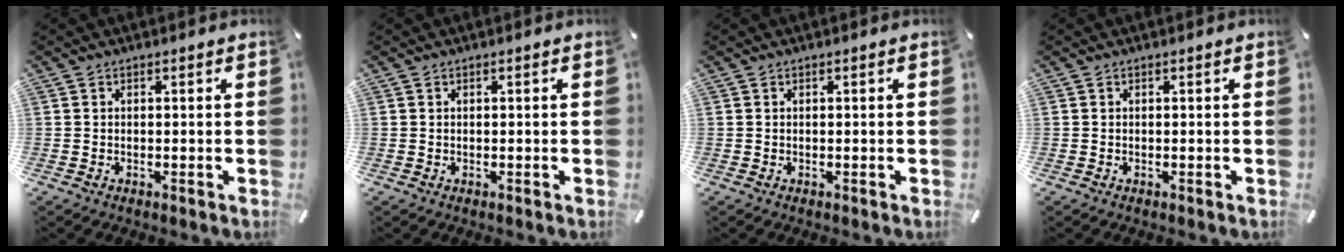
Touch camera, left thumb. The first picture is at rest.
{"total": 0.0}
{"total": 0.0}
{"total": 0.0}